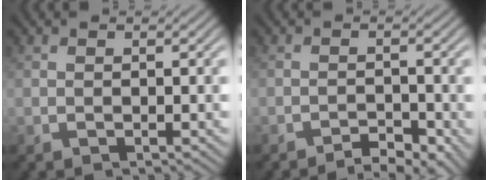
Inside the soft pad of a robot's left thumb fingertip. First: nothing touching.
{"total": 3.3, "force": [-2.5, 0.9, 2.0], "torque": [-0.031, 0.003, -0.038]}